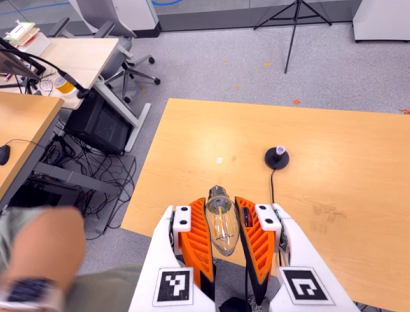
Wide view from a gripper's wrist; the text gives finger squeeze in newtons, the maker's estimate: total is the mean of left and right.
{"total": 19.8, "left": 21.5, "right": 18.1}